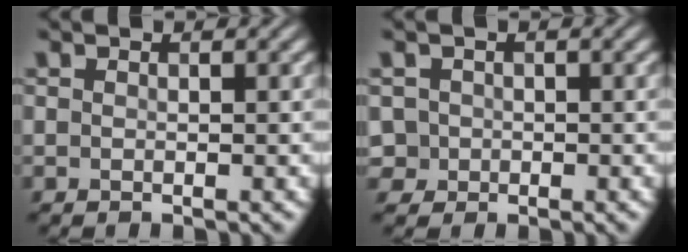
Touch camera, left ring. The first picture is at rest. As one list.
[{"total": 1.6, "force": [-0.1, 1.6, 0.1], "torque": [0.008, -0.001, 0.001]}]